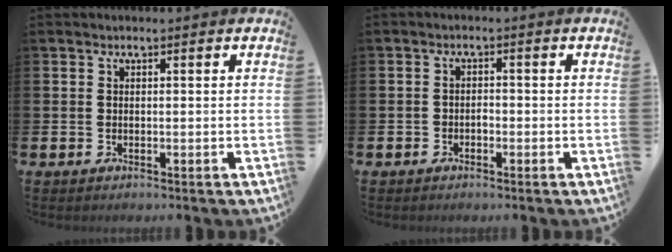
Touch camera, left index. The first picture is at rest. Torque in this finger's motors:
{"motor_torque": [-0.22, 0.12, -0.02, 0.03]}